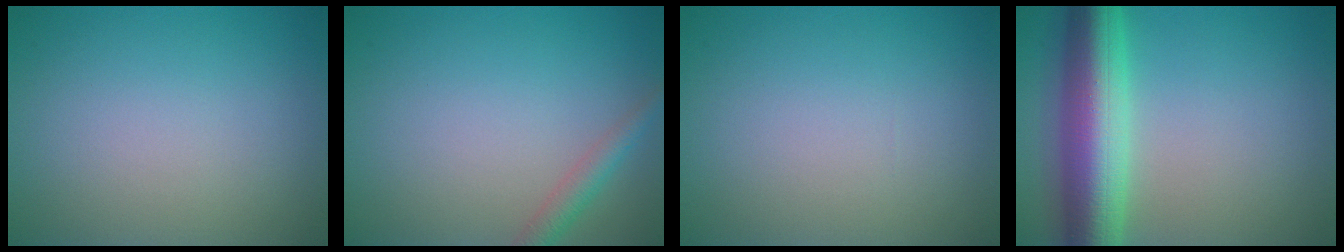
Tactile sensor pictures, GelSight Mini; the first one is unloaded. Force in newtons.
{"total": 2.0, "press": 2.0, "slide": 0.1}
{"total": 0.0}
{"total": 9.2, "press": 9.2, "slide": 0.1}